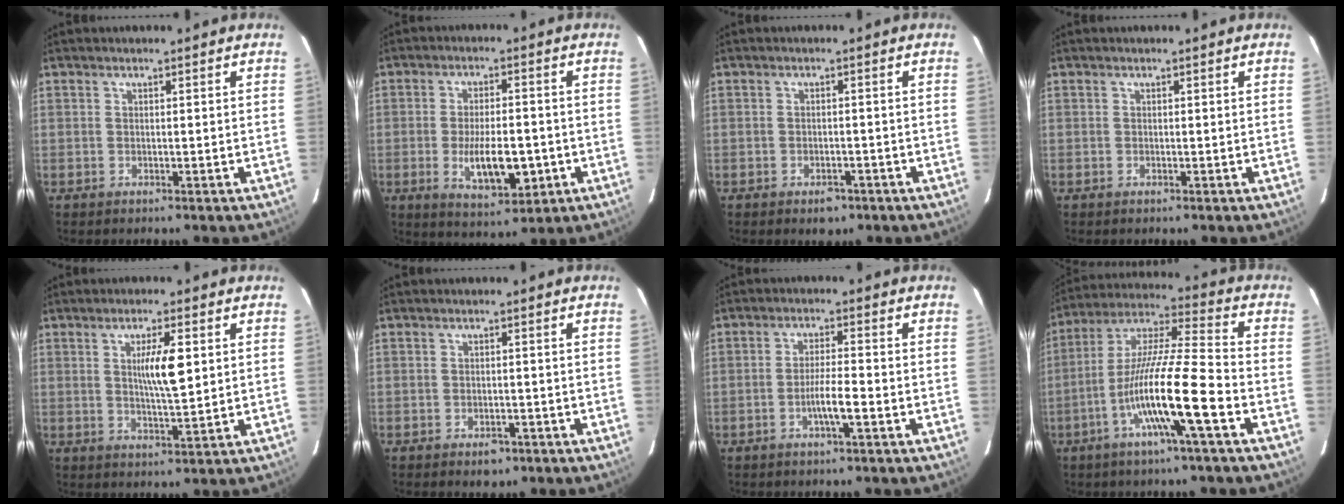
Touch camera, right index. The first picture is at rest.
{"total": 9.2, "force": [-2.2, 3.3, 8.4], "torque": [-0.147, -0.011, -0.028]}
{"total": 2.7, "force": [-1.8, 1.5, 1.3], "torque": [-0.016, 0.002, -0.016]}
{"total": 0.0}
{"total": 6.3, "force": [1.4, 0.8, 6.1], "torque": [-0.104, -0.001, 0.025]}
{"total": 2.6, "force": [-1.6, 1.5, 1.3], "torque": [-0.014, 0.002, -0.014]}
{"total": 4.4, "force": [-1.7, 0.1, 4.1], "torque": [-0.076, -0.003, -0.032]}
{"total": 15.3, "force": [-5.7, -0.1, 14.2], "torque": [-0.275, 0.000, -0.109]}